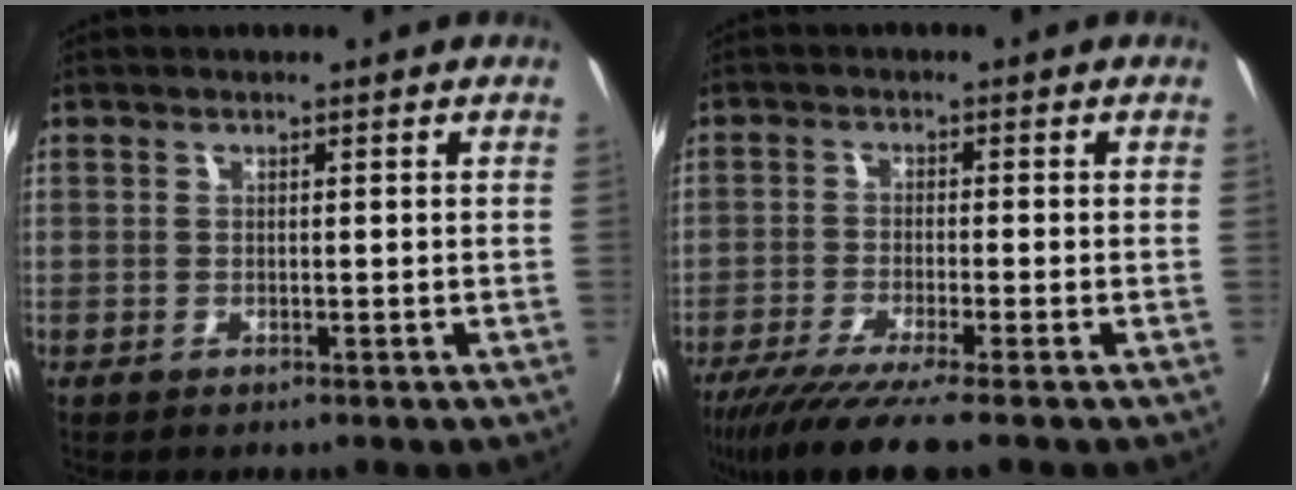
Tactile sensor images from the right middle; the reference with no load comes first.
{"total": 9.7, "force": [-7.6, -0.4, 6.0], "torque": [-0.128, -0.034, -0.129]}